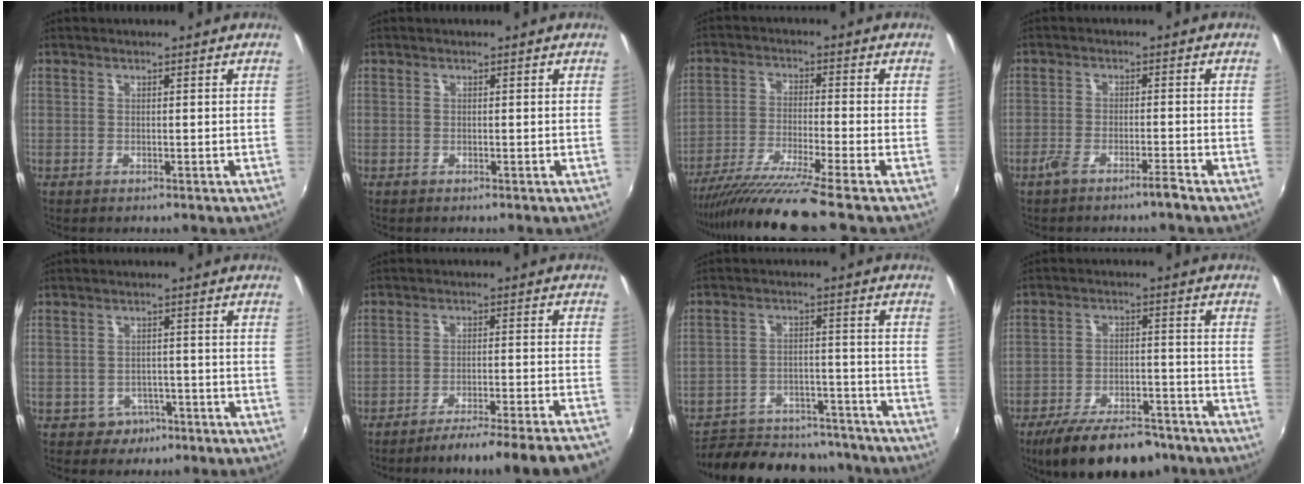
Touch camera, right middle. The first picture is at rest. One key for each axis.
{"total": 0.0}
{"total": 11.8, "fx": -9.9, "fy": -2.2, "fz": 6.2, "tx": -0.127, "ty": -0.029, "tz": -0.176}
{"total": 3.3, "fx": -2.7, "fy": -0.3, "fz": 1.9, "tx": -0.053, "ty": -0.001, "tz": -0.053}
{"total": 4.0, "fx": -2.4, "fy": 3.2, "fz": 0.6, "tx": -0.023, "ty": 0.006, "tz": -0.029}
{"total": 17.6, "fx": -16.1, "fy": -3.2, "fz": 6.3, "tx": -0.096, "ty": -0.036, "tz": -0.226}
{"total": 22.2, "fx": -19.4, "fy": 7.5, "fz": 7.6, "tx": -0.160, "ty": 0.016, "tz": -0.257}
{"total": 16.2, "fx": -12.8, "fy": 5.6, "fz": 8.3, "tx": -0.160, "ty": -0.018, "tz": -0.191}